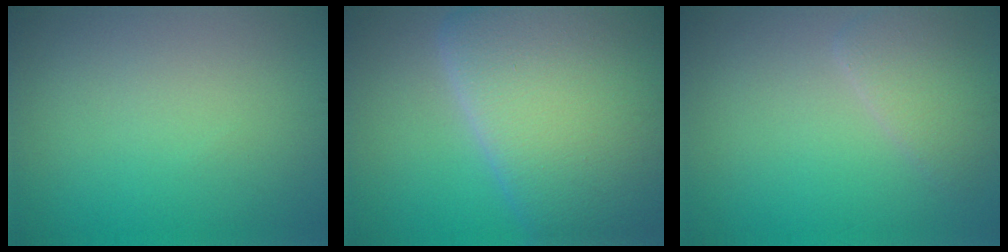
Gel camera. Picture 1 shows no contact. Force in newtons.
{"total": 16.0, "press": 16.0, "slide": 0.8}
{"total": 2.9, "press": 2.8, "slide": 0.4}